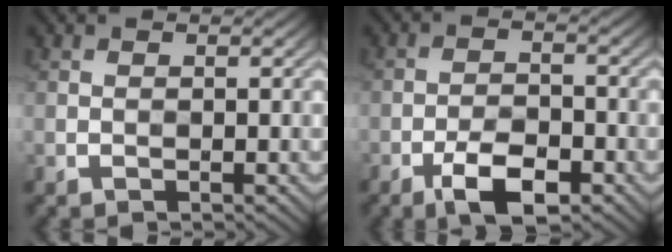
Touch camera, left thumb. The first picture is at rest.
{"total": 6.3, "force": [-3.8, 2.4, 4.5], "torque": [-0.080, 0.003, -0.070]}